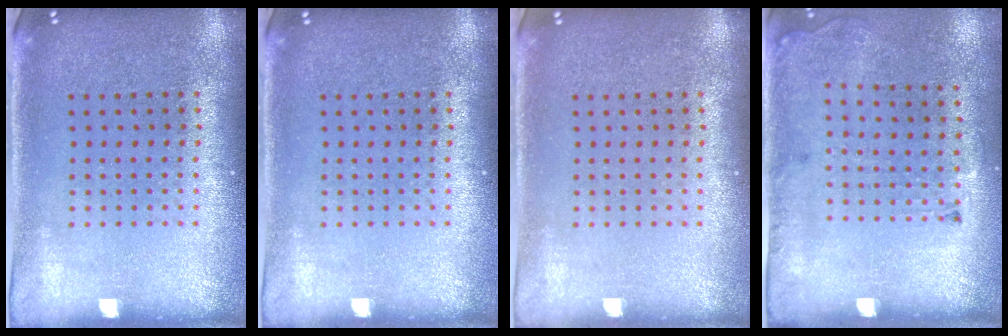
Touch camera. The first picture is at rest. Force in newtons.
{"total": 0.0}
{"total": 0.0}
{"total": 1.9, "press": 1.3, "slide": 1.4}